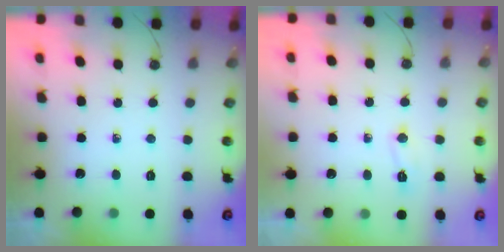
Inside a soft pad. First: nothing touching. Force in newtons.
{"total": 14.3, "press": 4.9, "slide": 13.4}